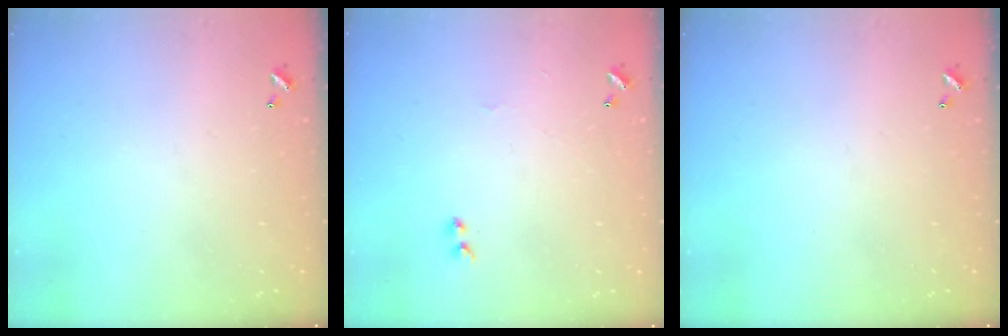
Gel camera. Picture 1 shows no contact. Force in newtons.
{"total": 1.8, "press": 1.7, "slide": 0.6}
{"total": 0.0}